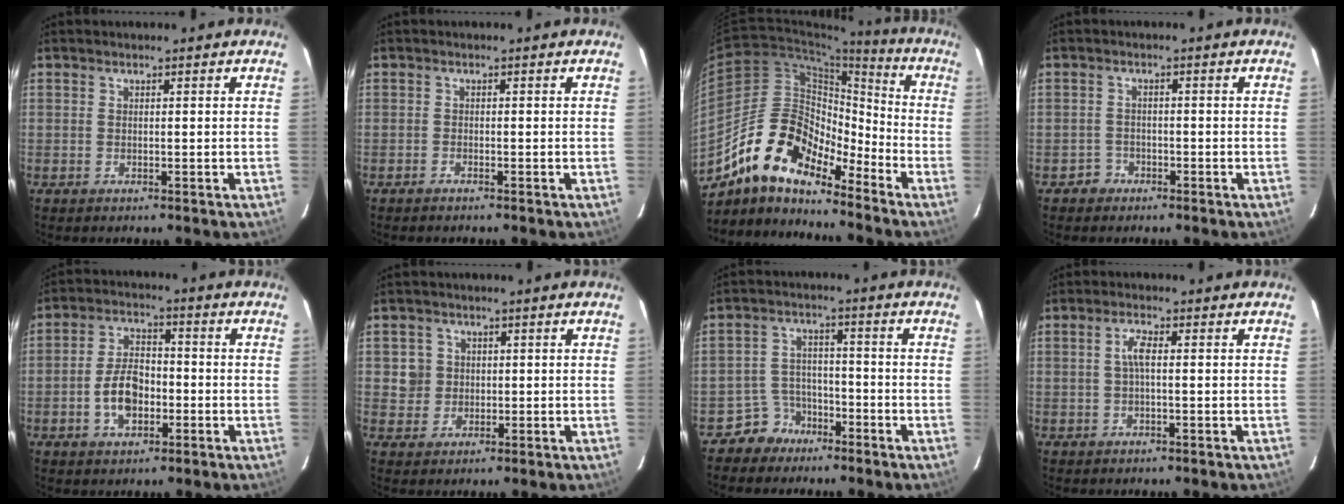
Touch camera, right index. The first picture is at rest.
{"total": 0.7, "force": [-0.7, 0.1, 0.1], "torque": [-0.008, 0.000, -0.016]}
{"total": 16.1, "force": [-12.4, 5.8, 8.5], "torque": [-0.152, 0.004, -0.237]}
{"total": 2.4, "force": [-1.5, 1.9, -0.3], "torque": [0.004, 0.012, -0.024]}
{"total": 8.1, "force": [-2.5, 4.9, 6.0], "torque": [-0.118, 0.016, -0.037]}
{"total": 3.8, "force": [0.4, 3.8, 0.3], "torque": [0.006, 0.018, 0.011]}
{"total": 5.6, "force": [-4.1, 3.8, -0.3], "torque": [-0.003, 0.025, -0.073]}
{"total": 2.5, "force": [0.1, 0.5, 2.4], "torque": [-0.051, 0.006, 0.002]}